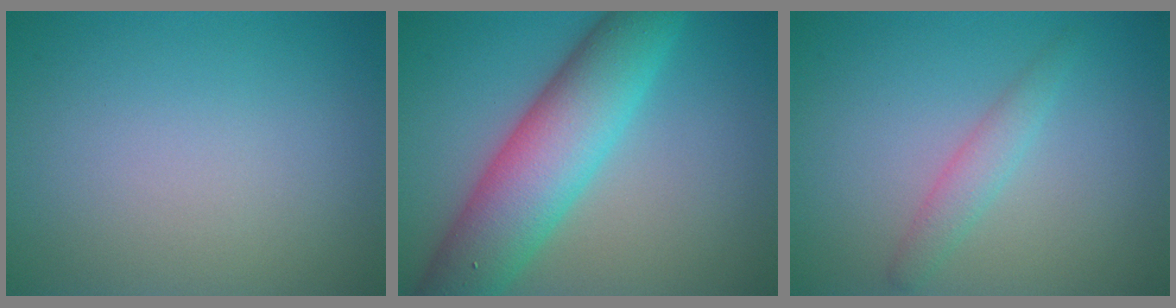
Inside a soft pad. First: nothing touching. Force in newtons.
{"total": 9.1, "press": 9.1, "slide": 0.3}
{"total": 1.9, "press": 1.9, "slide": 0.2}